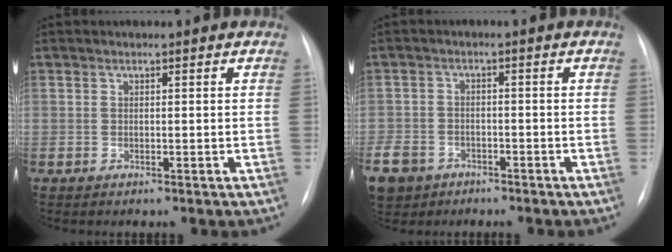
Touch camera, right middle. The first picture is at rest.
{"total": 13.2, "force": [-7.5, 9.8, 4.7], "torque": [-0.152, -0.006, -0.119]}